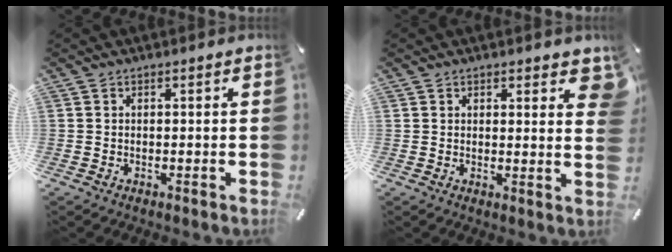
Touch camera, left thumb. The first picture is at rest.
{"total": 3.5, "force": [2.3, 1.8, 2.0], "torque": [-0.013, -0.011, 0.036]}